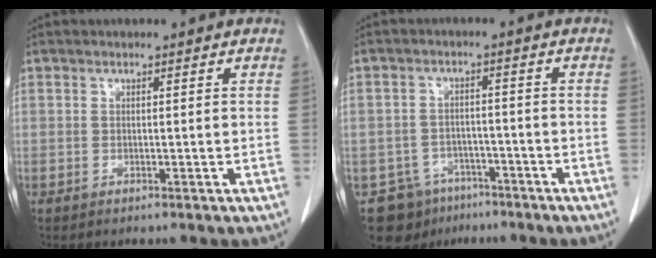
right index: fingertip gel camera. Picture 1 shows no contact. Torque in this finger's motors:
{"motor_torque": [-0.90, 0.11, -1.05, -0.21]}